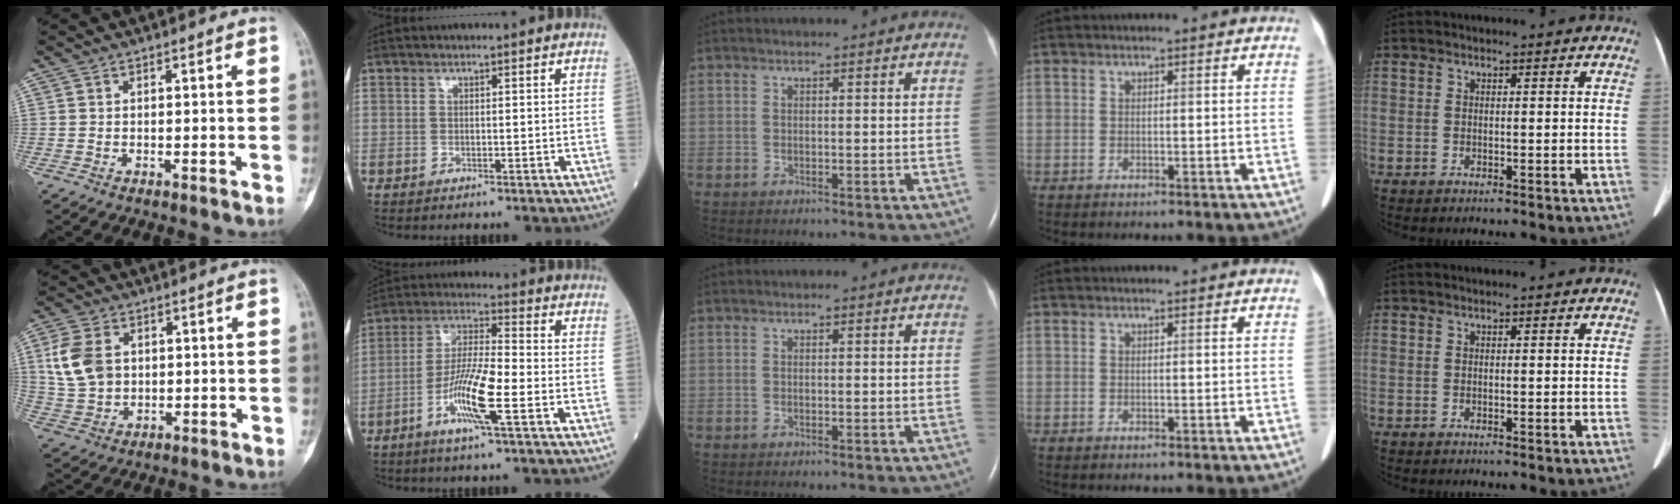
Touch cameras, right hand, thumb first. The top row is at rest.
{"thumb": {"total": 10.2, "force": [2.2, 7.6, 6.5], "torque": [-0.125, -0.002, 0.049]}, "index": {"total": 10.0, "force": [-3.8, 0.6, 9.2], "torque": [-0.184, -0.004, -0.074]}}